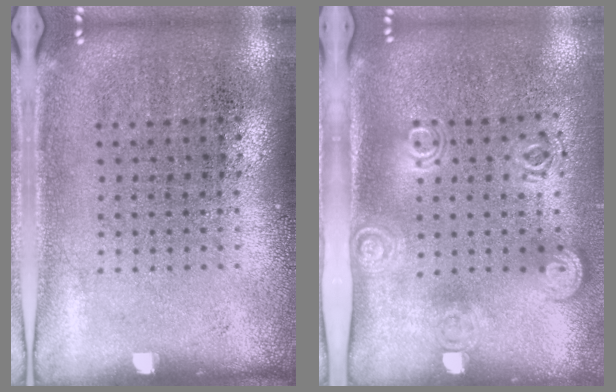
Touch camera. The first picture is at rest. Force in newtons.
{"total": 1.9, "press": 1.3, "slide": 1.3}